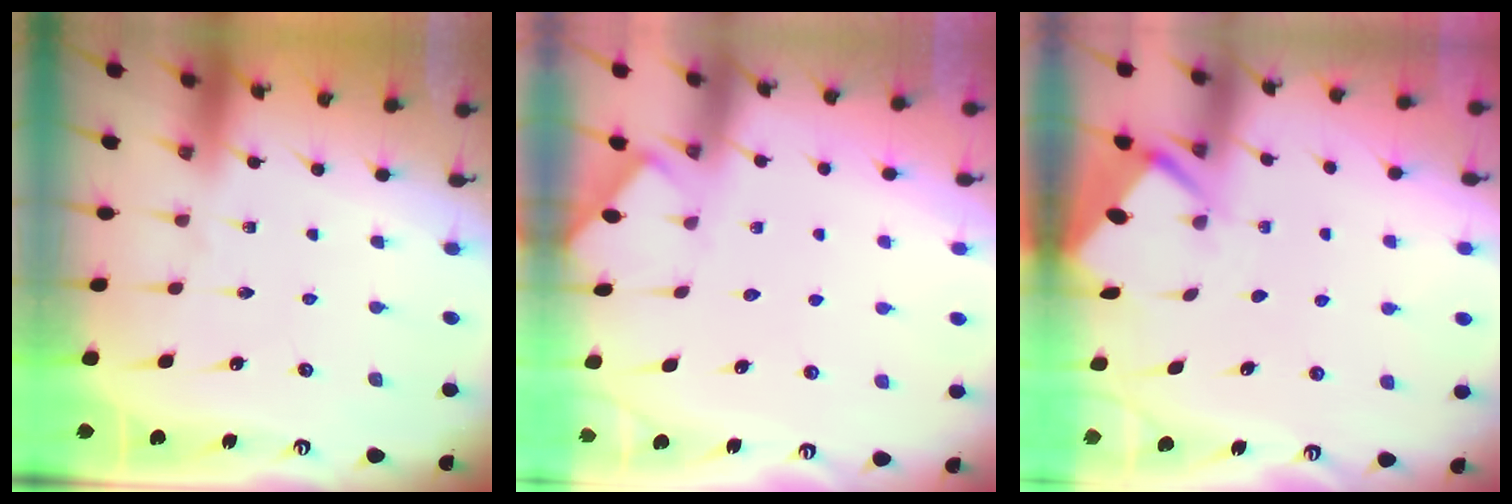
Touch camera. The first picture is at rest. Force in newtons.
{"total": 1.9, "press": 1.9, "slide": 0.3}
{"total": 2.8, "press": 2.7, "slide": 0.4}